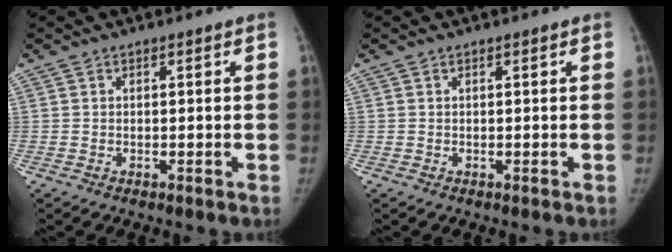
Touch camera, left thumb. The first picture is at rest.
{"total": 0.0}